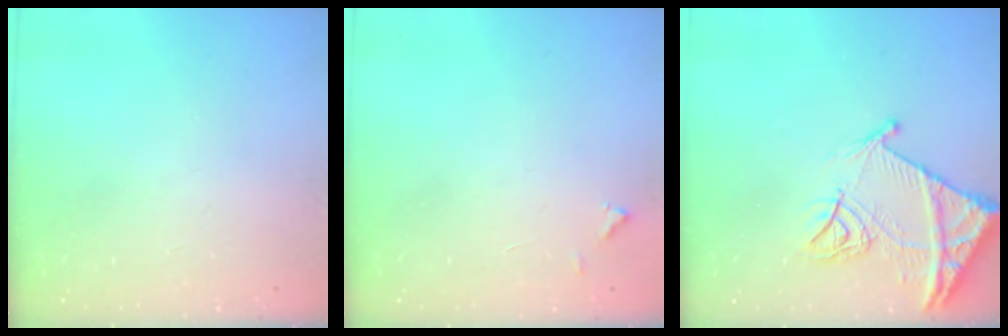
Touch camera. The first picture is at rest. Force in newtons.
{"total": 4.0, "press": 3.9, "slide": 0.2}
{"total": 13.6, "press": 13.6, "slide": 1.5}